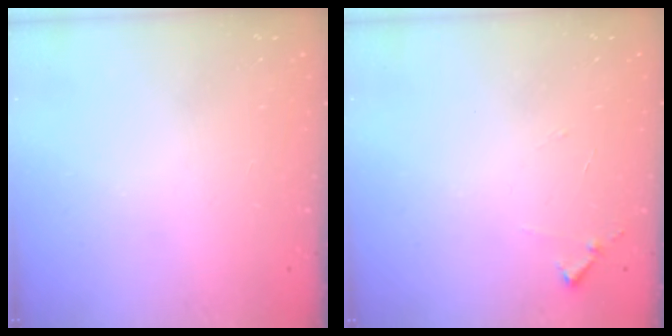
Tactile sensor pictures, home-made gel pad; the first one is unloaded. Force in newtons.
{"total": 6.8, "press": 6.8, "slide": 0.6}